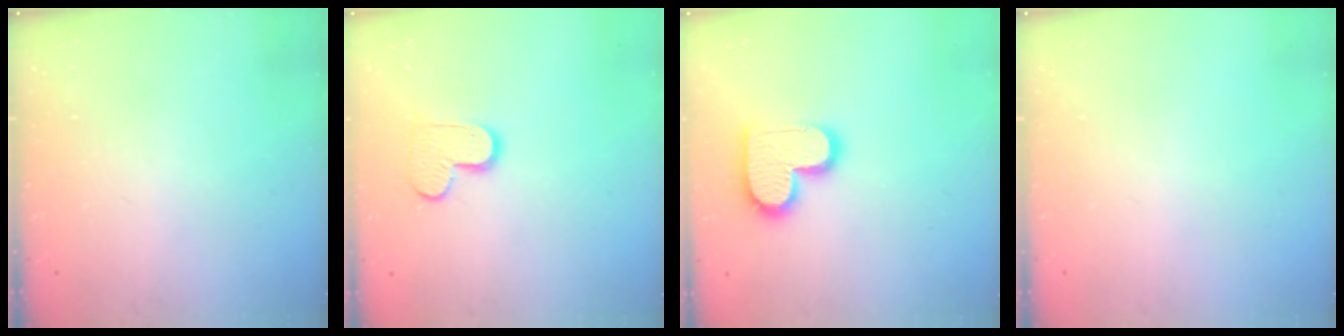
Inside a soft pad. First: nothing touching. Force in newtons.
{"total": 9.4, "press": 9.4, "slide": 0.6}
{"total": 15.1, "press": 15.1, "slide": 1.1}
{"total": 0.0}